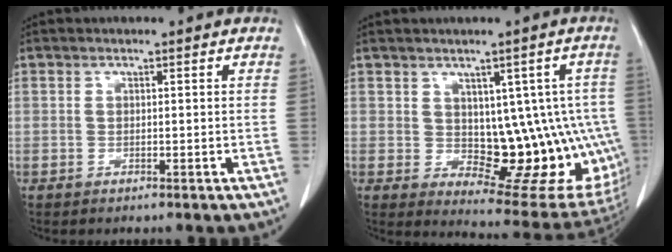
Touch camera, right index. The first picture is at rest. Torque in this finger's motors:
{"motor_torque": [0.33, 0.04, 0.28, 0.05]}